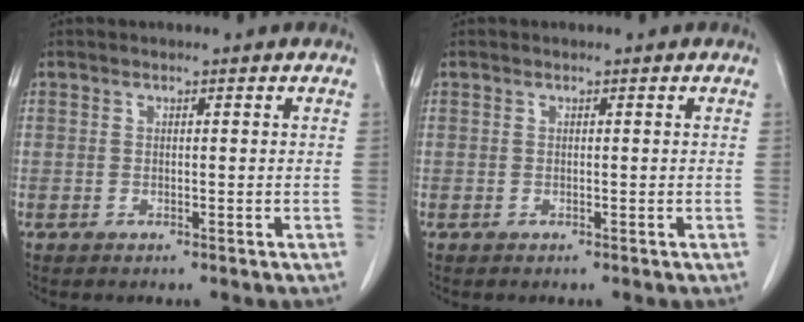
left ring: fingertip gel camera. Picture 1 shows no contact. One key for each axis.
{"total": 0.0}